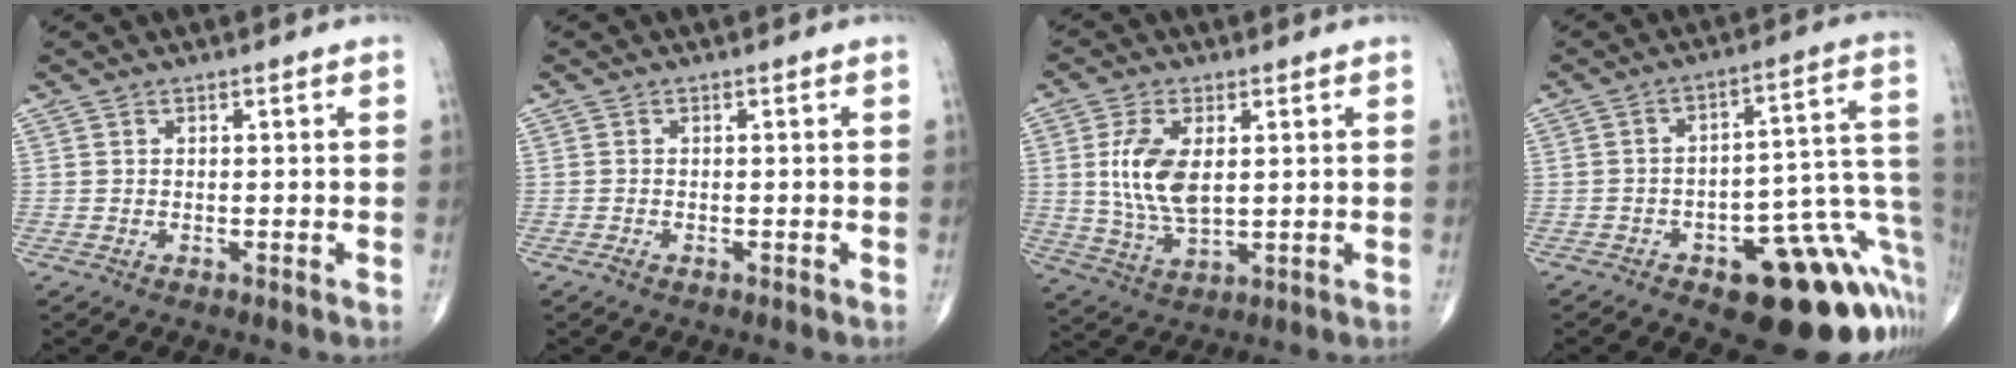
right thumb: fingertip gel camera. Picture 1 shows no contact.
{"total": 0.7, "force": [-0.4, 0.3, 0.4], "torque": [-0.013, -0.001, -0.010]}
{"total": 10.1, "force": [1.6, 5.2, 8.6], "torque": [-0.172, -0.012, 0.036]}
{"total": 21.8, "force": [-8.2, 9.3, 18.0], "torque": [-0.139, 0.066, -0.094]}